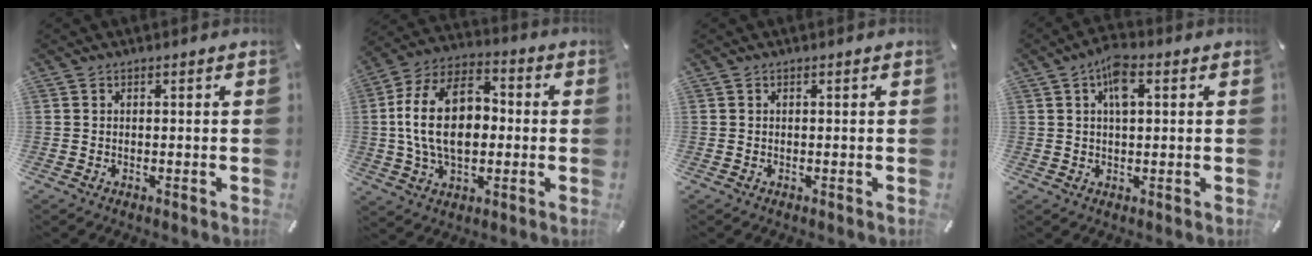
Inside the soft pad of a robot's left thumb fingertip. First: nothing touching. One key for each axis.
{"total": 17.1, "fx": -0.3, "fy": 11.5, "fz": 12.6, "tx": -0.269, "ty": 0.014, "tz": -0.007}
{"total": 0.0}
{"total": 5.8, "fx": 2.1, "fy": 2.7, "fz": 4.7, "tx": -0.084, "ty": 0.003, "tz": 0.033}